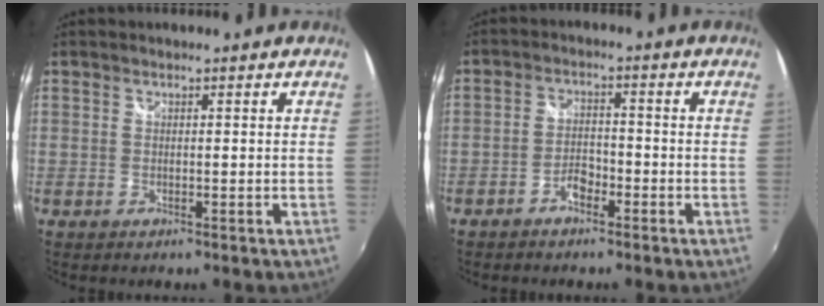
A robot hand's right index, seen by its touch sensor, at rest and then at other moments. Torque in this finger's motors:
{"motor_torque": [-0.30, -0.01, 0.01, 0.00]}